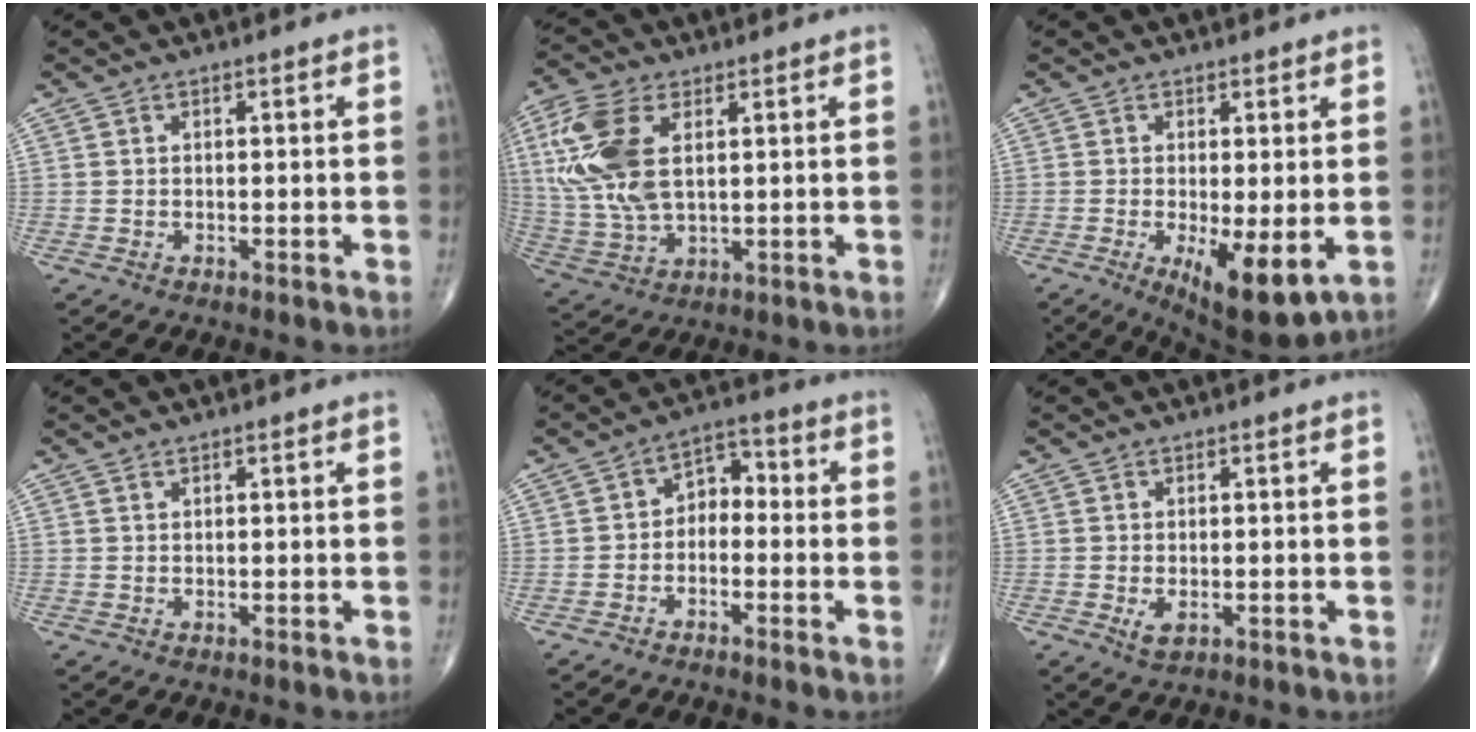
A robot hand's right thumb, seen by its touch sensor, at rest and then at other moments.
{"total": 14.6, "force": [3.6, 7.8, 11.8], "torque": [-0.272, -0.003, 0.076]}
{"total": 10.0, "force": [-2.4, 3.3, 9.1], "torque": [-0.141, -0.026, -0.029]}
{"total": 0.0}
{"total": 5.2, "force": [-1.2, 3.7, 3.5], "torque": [-0.032, 0.035, -0.035]}
{"total": 2.1, "force": [-0.4, 1.2, 1.7], "torque": [-0.030, -0.005, -0.003]}